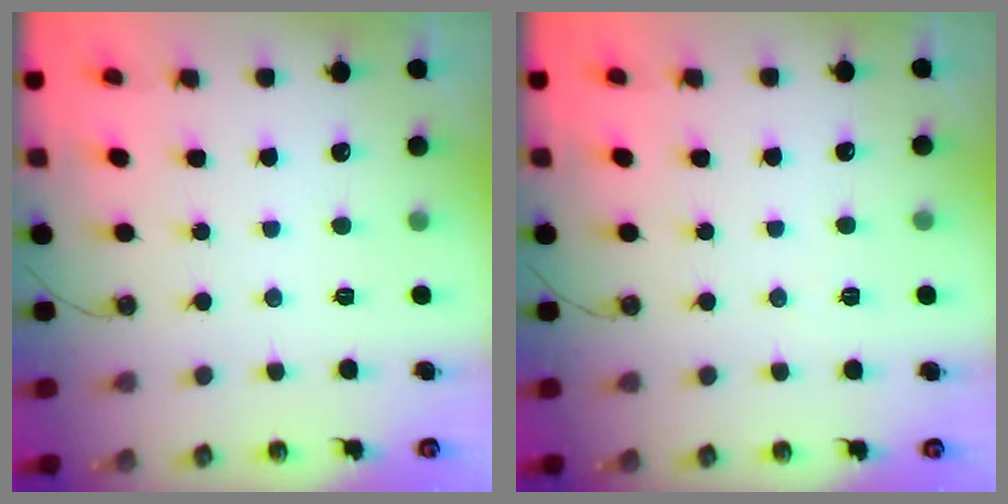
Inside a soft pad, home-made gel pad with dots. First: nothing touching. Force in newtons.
{"total": 5.4, "press": 3.0, "slide": 4.5}